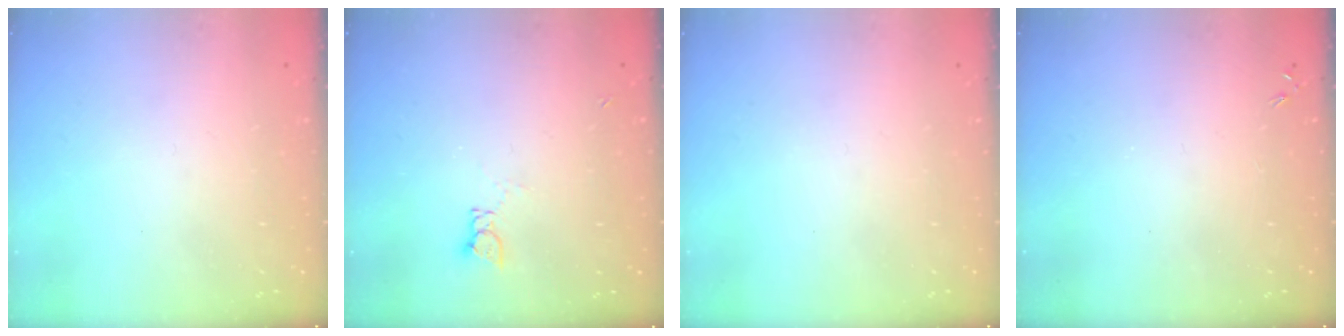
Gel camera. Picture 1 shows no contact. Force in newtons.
{"total": 3.4, "press": 3.4, "slide": 0.3}
{"total": 0.0}
{"total": 0.0}